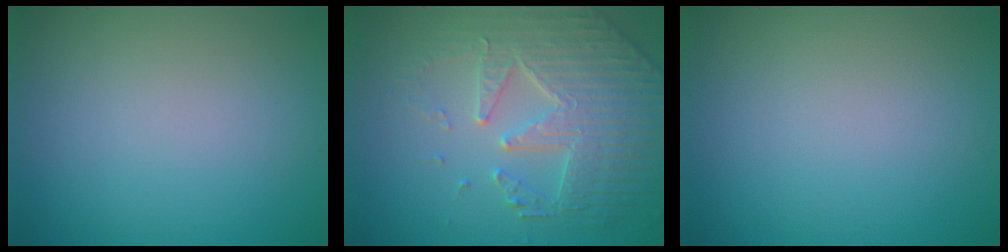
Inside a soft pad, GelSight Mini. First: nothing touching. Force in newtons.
{"total": 5.5, "press": 5.0, "slide": 2.4}
{"total": 0.0}